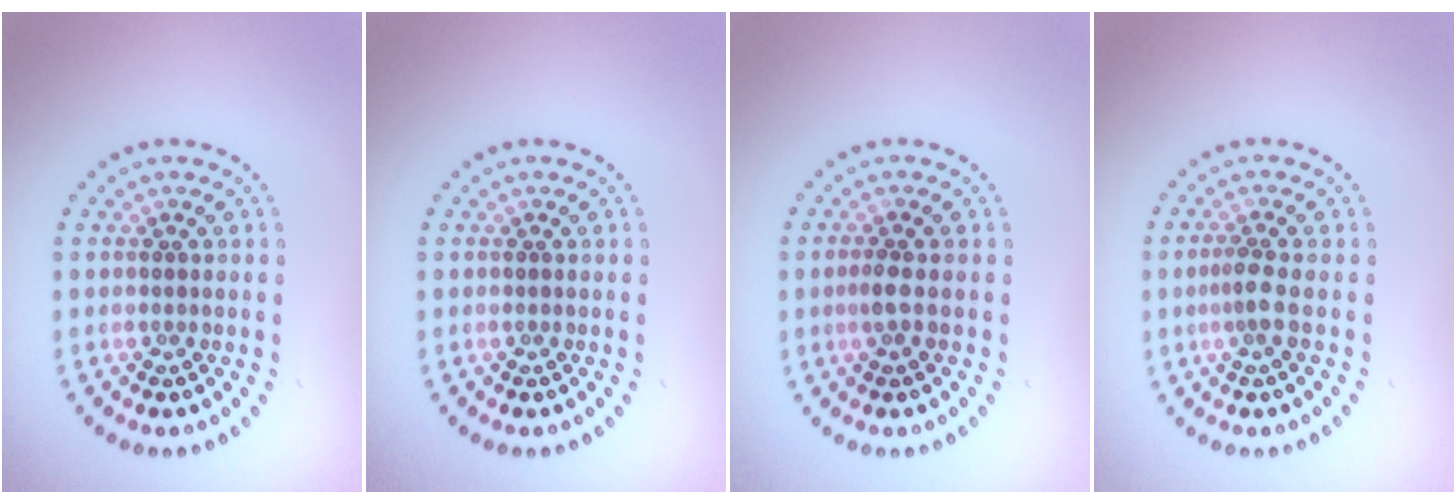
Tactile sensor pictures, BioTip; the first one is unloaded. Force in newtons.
{"total": 0.0}
{"total": 1.0, "press": 0.8, "slide": 0.5}
{"total": 1.9, "press": 1.3, "slide": 1.3}